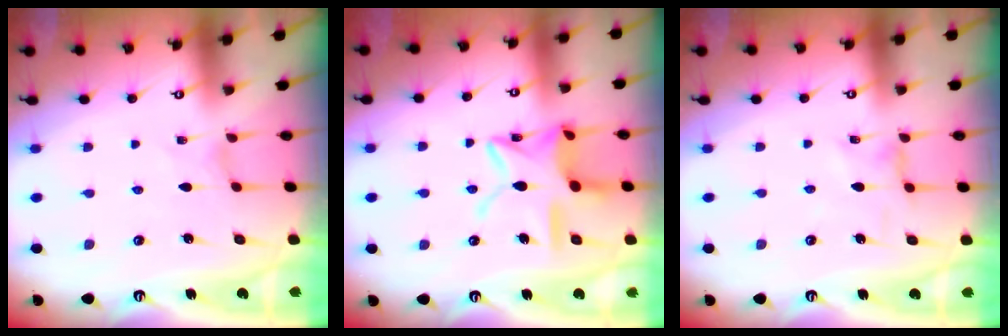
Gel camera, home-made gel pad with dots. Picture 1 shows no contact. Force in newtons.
{"total": 14.3, "press": 14.3, "slide": 1.1}
{"total": 0.0}